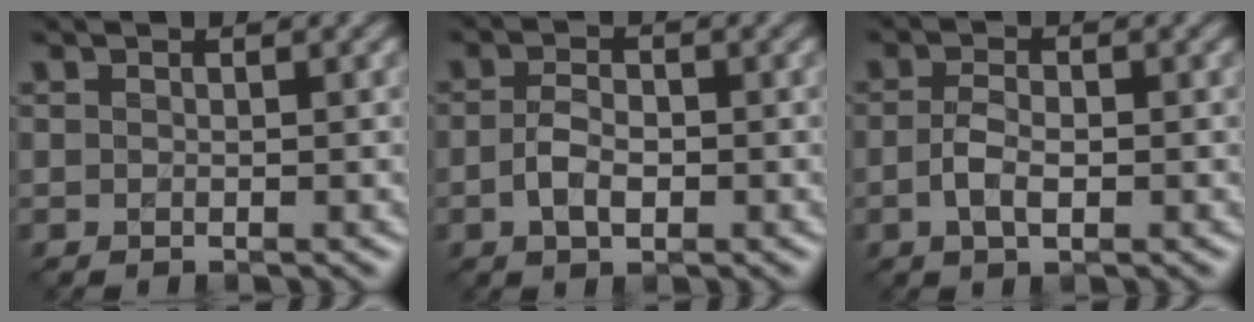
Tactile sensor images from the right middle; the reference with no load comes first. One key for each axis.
{"total": 2.7, "fx": -0.6, "fy": 1.6, "fz": 2.1, "tx": -0.043, "ty": -0.001, "tz": -0.013}
{"total": 2.6, "fx": -0.6, "fy": 1.3, "fz": 2.1, "tx": -0.046, "ty": -0.002, "tz": -0.013}